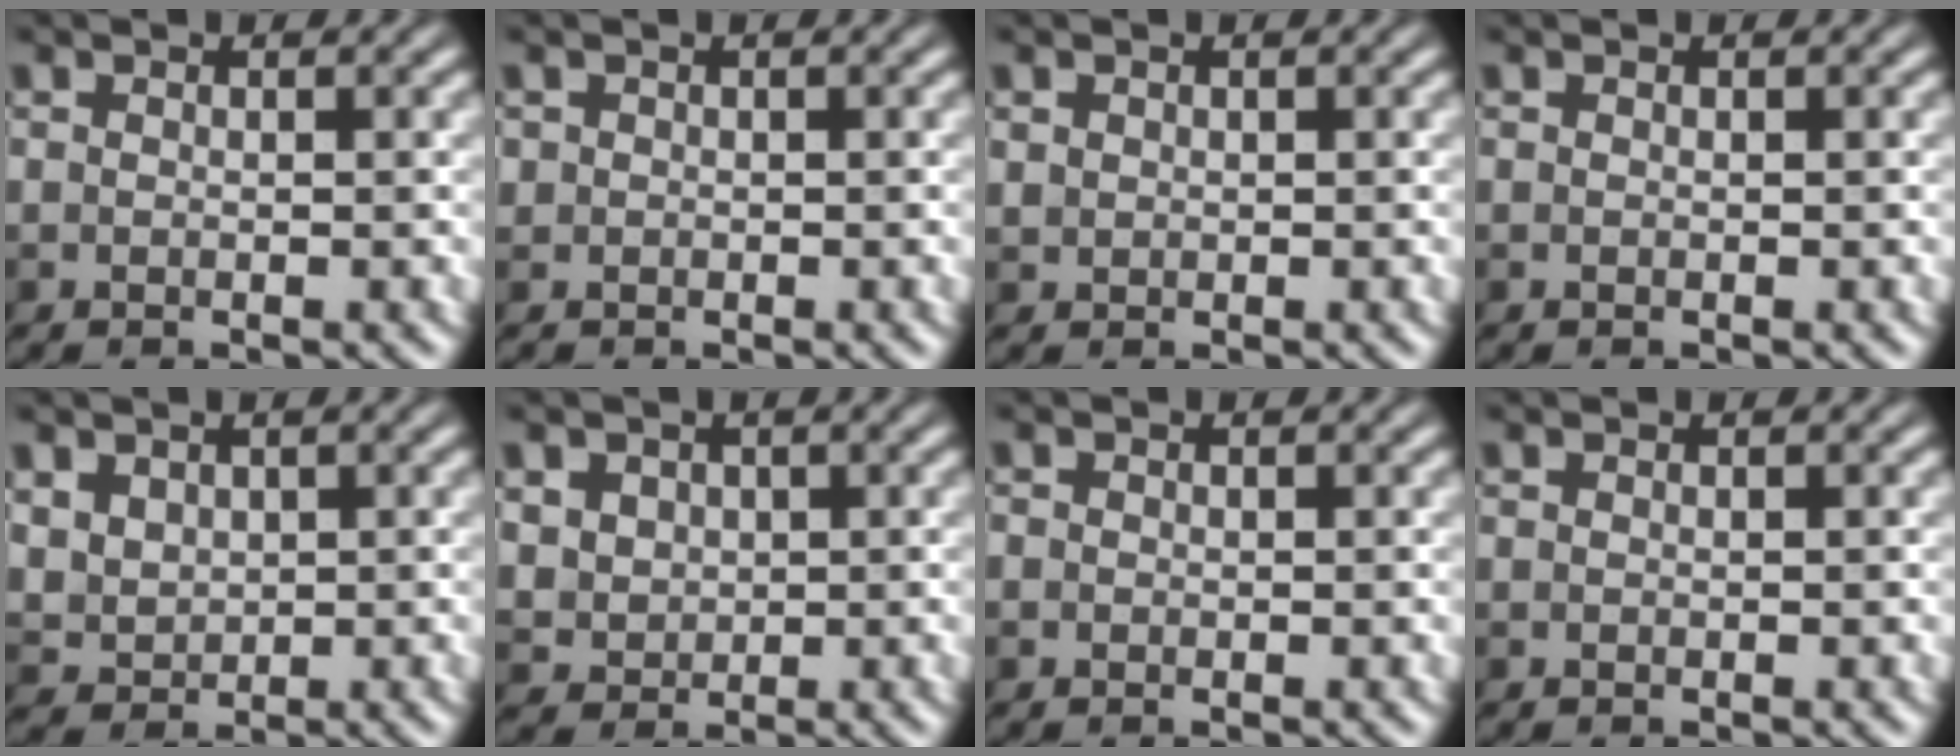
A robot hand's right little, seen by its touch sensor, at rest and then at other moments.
{"total": 0.8, "force": [0.1, 0.8, -0.1], "torque": [-0.004, -0.002, -0.001]}
{"total": 0.9, "force": [0.4, 0.8, 0.1], "torque": [-0.010, -0.002, 0.007]}
{"total": 0.0}
{"total": 2.4, "force": [0.9, 2.0, 0.9], "torque": [-0.035, -0.005, 0.027]}
{"total": 2.6, "force": [0.9, 2.3, 0.7], "torque": [-0.042, -0.001, 0.028]}
{"total": 0.6, "force": [-0.1, 0.5, 0.1], "torque": [-0.005, 0.000, -0.005]}
{"total": 0.0}